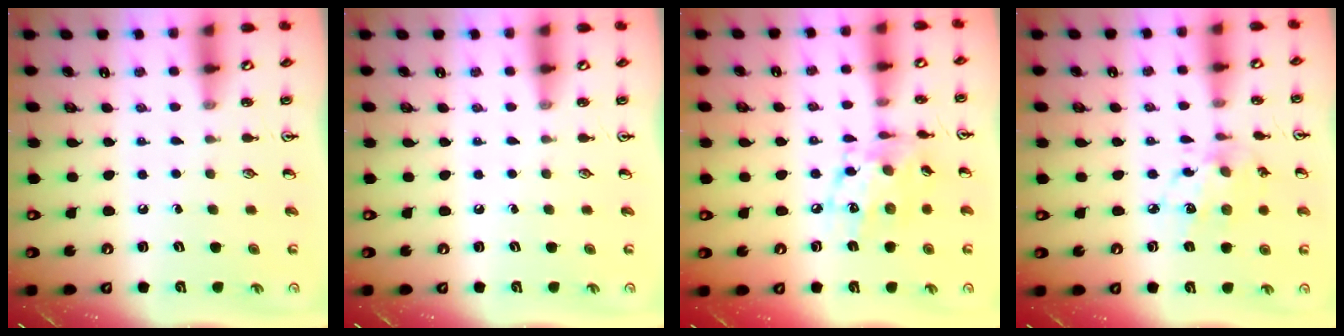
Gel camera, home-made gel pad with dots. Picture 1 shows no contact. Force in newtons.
{"total": 0.0}
{"total": 12.2, "press": 12.1, "slide": 0.7}
{"total": 9.3, "press": 9.3, "slide": 0.6}